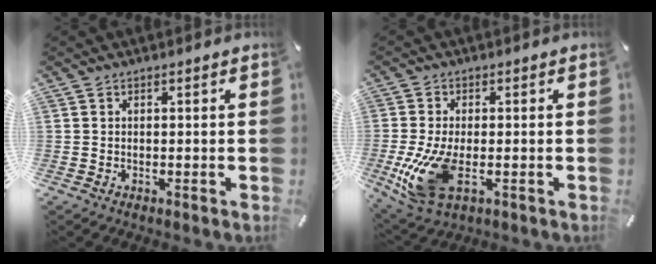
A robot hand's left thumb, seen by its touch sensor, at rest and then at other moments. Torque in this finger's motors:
{"motor_torque": [1.11, 1.53, 0.55, -0.15, 0.21]}